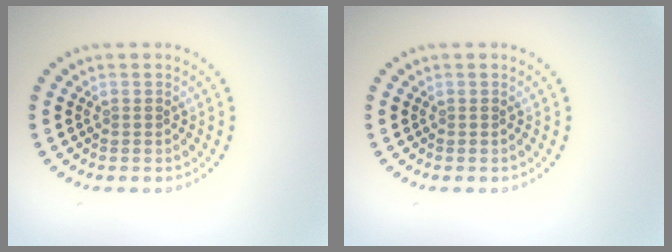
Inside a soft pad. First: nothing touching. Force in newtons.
{"total": 0.0}